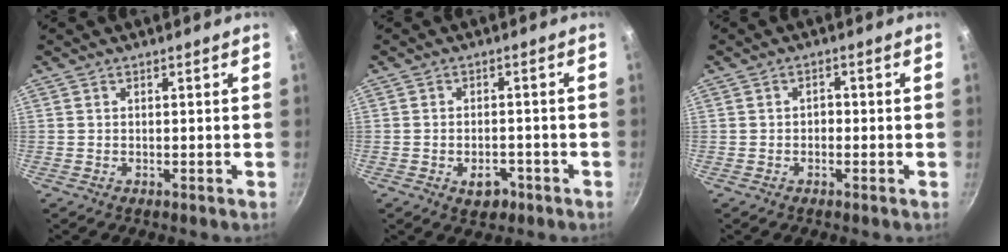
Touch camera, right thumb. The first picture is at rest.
{"total": 4.3, "force": [-2.1, 2.8, 2.6], "torque": [-0.026, 0.016, -0.024]}
{"total": 1.6, "force": [-0.4, 1.2, 0.9], "torque": [-0.009, 0.008, -0.008]}